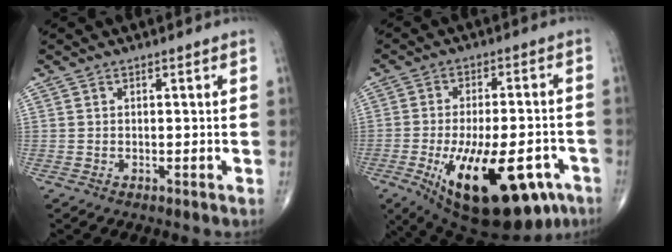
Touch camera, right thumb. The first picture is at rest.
{"total": 24.2, "force": [-10.4, 10.3, 19.3], "torque": [-0.274, 0.008, -0.138]}